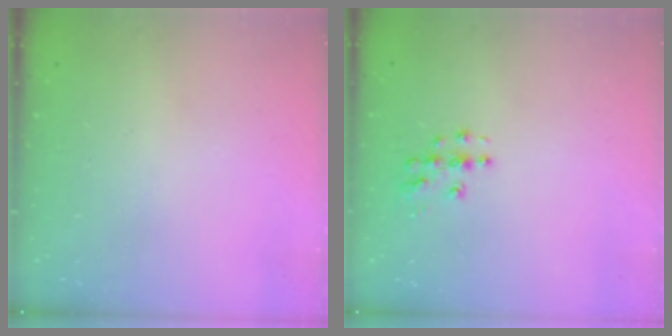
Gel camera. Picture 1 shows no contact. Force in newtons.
{"total": 6.1, "press": 6.1, "slide": 0.3}